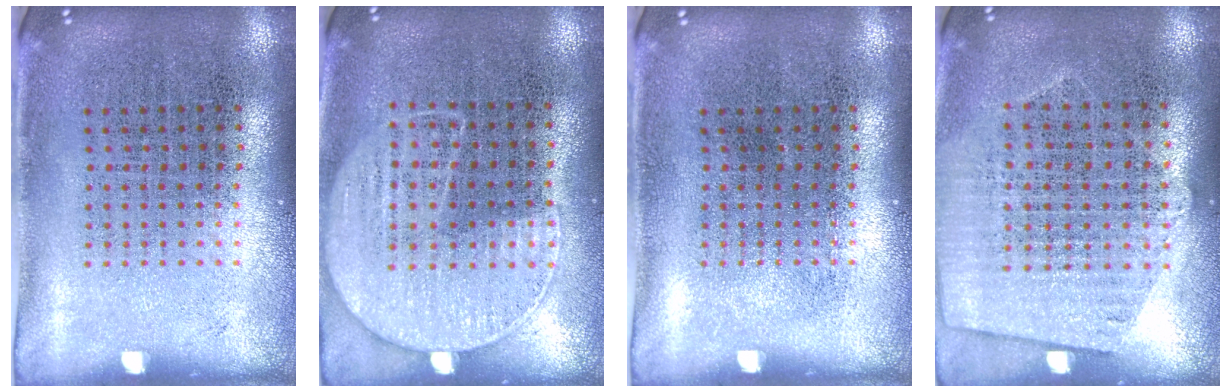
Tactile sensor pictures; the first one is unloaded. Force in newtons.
{"total": 1.3, "press": 1.0, "slide": 0.7}
{"total": 0.0}
{"total": 1.3, "press": 1.1, "slide": 0.6}